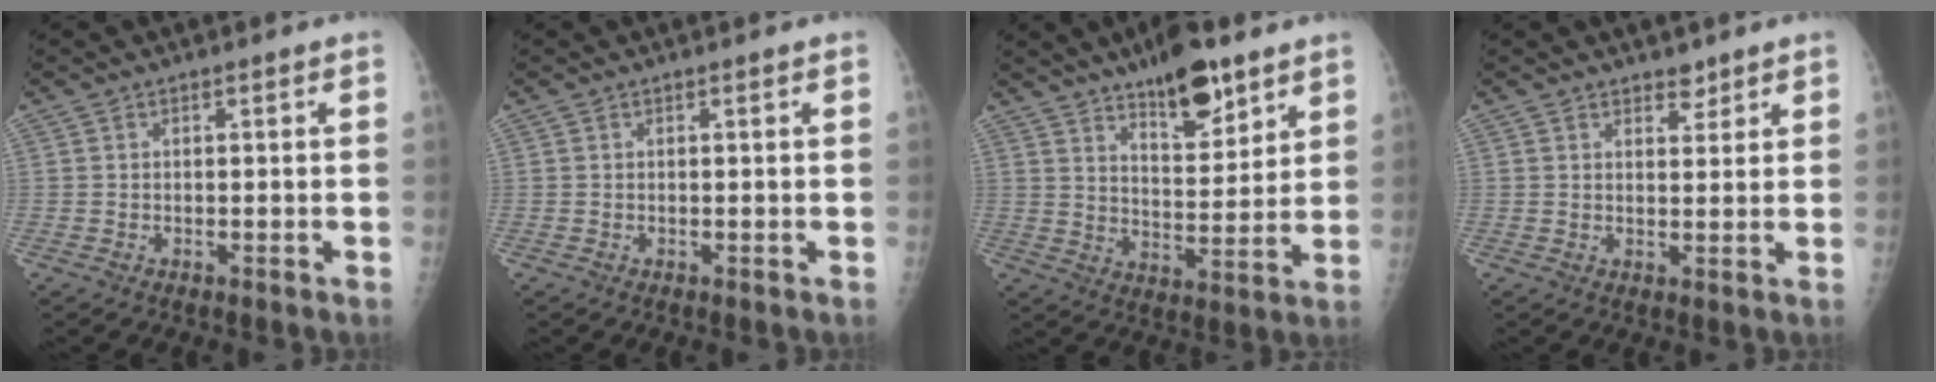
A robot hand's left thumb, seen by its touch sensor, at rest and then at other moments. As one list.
[{"total": 0.5, "force": [0.4, -0.1, 0.3], "torque": [-0.008, 0.001, 0.009]}, {"total": 12.7, "force": [8.7, 4.7, 8.0], "torque": [-0.095, -0.056, 0.141]}, {"total": 2.7, "force": [2.2, 1.3, 0.9], "torque": [0.002, -0.015, 0.032]}]